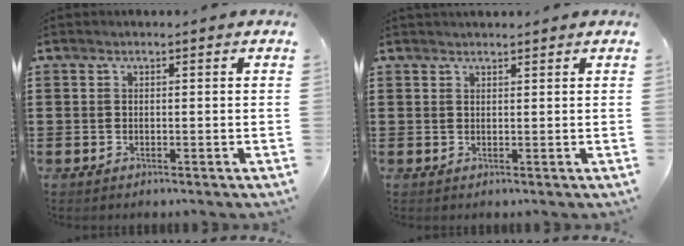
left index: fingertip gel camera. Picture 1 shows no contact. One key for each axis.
{"total": 1.1, "fx": 1.1, "fy": 0.1, "fz": 0.1, "tx": -0.005, "ty": -0.001, "tz": 0.021}